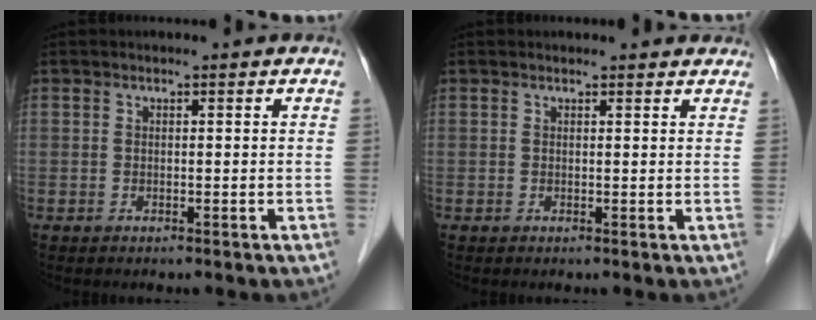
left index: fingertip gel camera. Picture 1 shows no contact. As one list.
[{"total": 3.3, "force": [3.1, 1.0, 0.6], "torque": [-0.005, 0.012, 0.027]}]